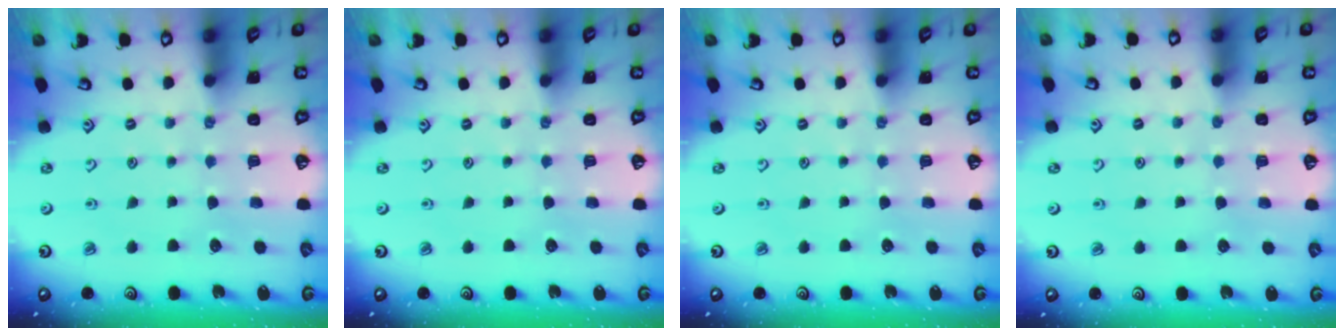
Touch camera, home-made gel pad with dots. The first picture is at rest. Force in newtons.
{"total": 0.0}
{"total": 0.0}
{"total": 0.9, "press": 0.9, "slide": 0.1}